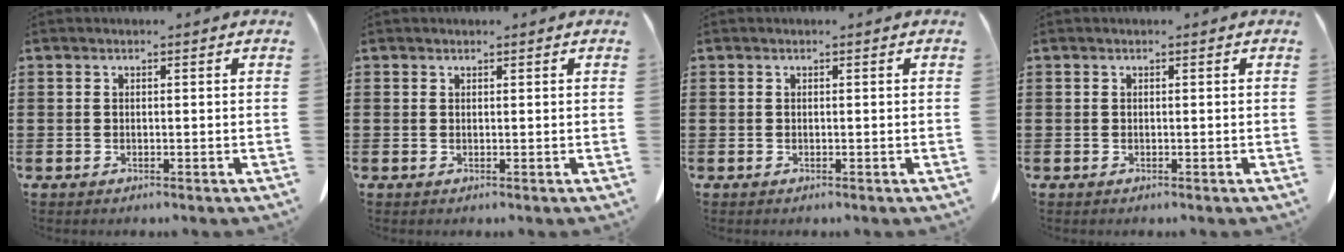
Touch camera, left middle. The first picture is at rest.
{"total": 0.5, "force": [0.5, 0.3, 0.0], "torque": [-0.002, 0.000, 0.010]}
{"total": 0.0}
{"total": 0.0}